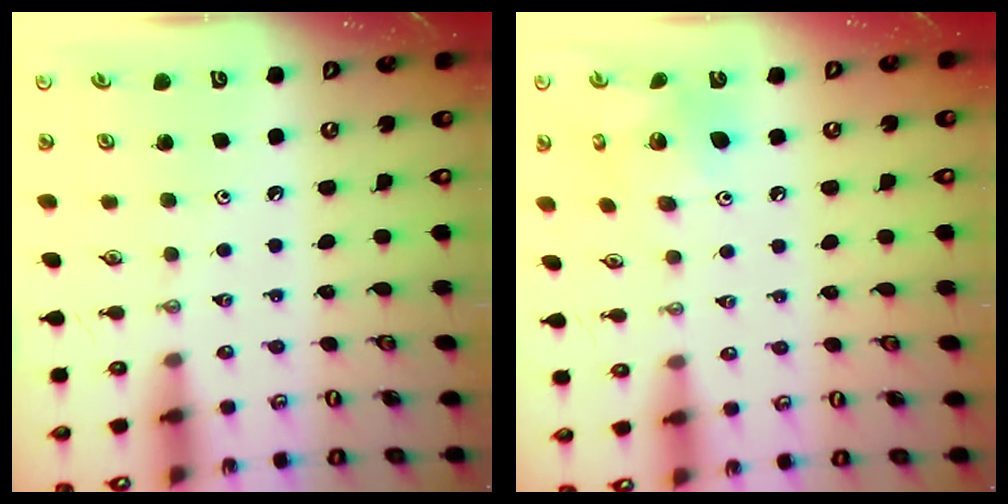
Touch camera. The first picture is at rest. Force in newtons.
{"total": 9.6, "press": 9.6, "slide": 0.3}